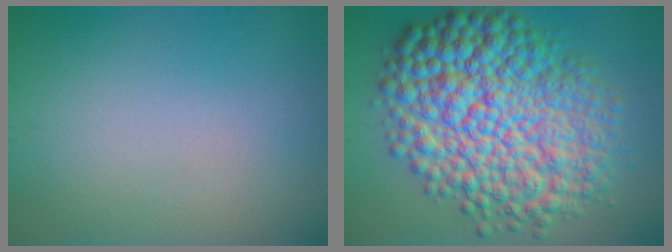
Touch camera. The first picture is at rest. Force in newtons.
{"total": 13.8, "press": 13.8, "slide": 0.0}